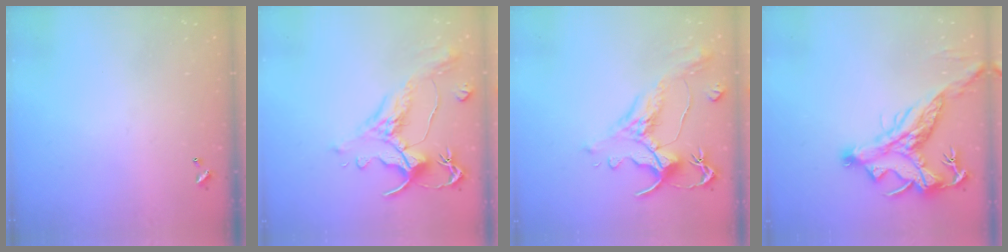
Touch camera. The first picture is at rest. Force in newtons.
{"total": 1.6, "press": 0.4, "slide": 1.6}
{"total": 1.6, "press": 0.4, "slide": 1.6}
{"total": 5.4, "press": 5.0, "slide": 1.9}